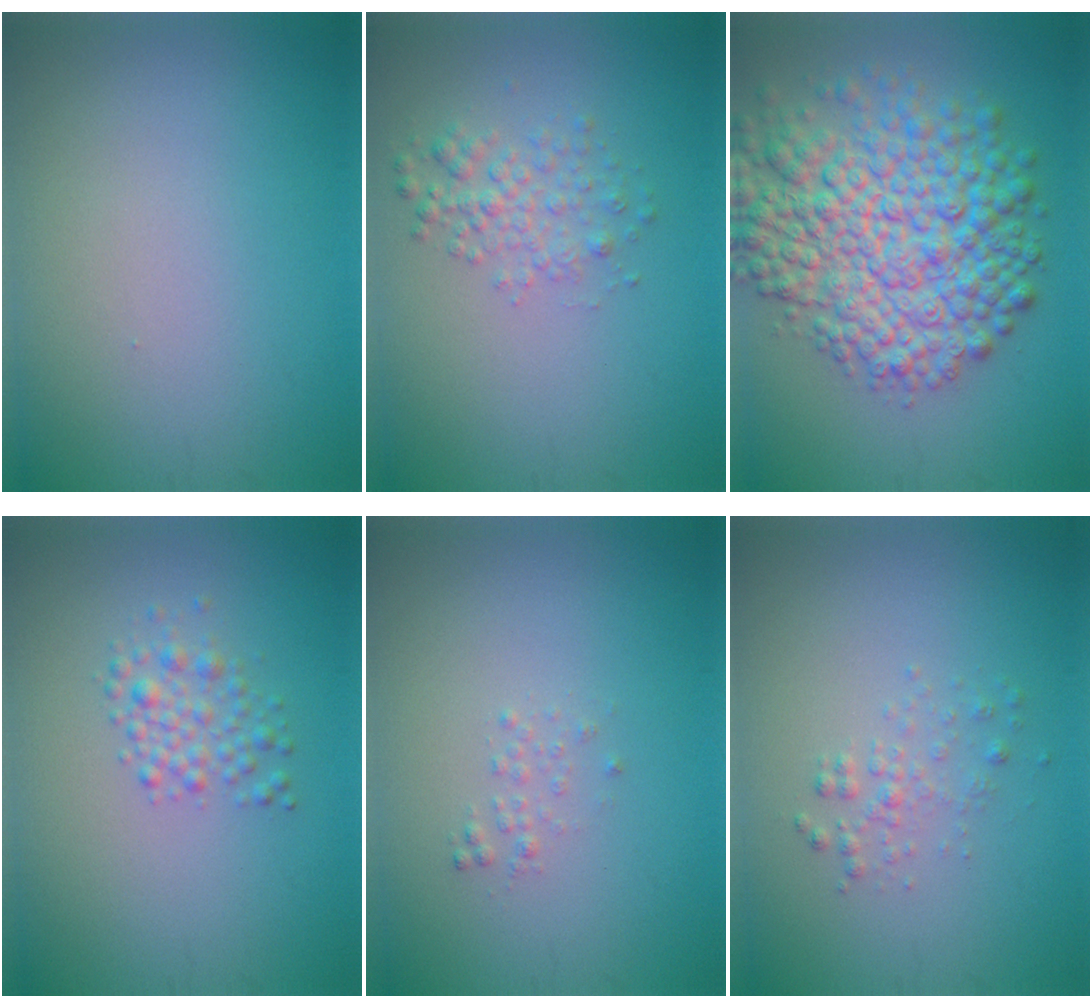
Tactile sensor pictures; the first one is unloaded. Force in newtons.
{"total": 2.4, "press": 2.4, "slide": 0.1}
{"total": 10.8, "press": 10.8, "slide": 0.2}
{"total": 2.2, "press": 2.2, "slide": 0.1}
{"total": 0.7, "press": 0.7, "slide": 0.1}
{"total": 1.3, "press": 1.3, "slide": 0.1}